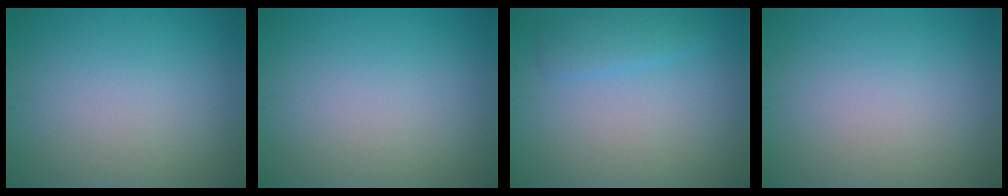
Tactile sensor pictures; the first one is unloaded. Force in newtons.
{"total": 0.0}
{"total": 1.9, "press": 1.9, "slide": 0.2}
{"total": 0.0}